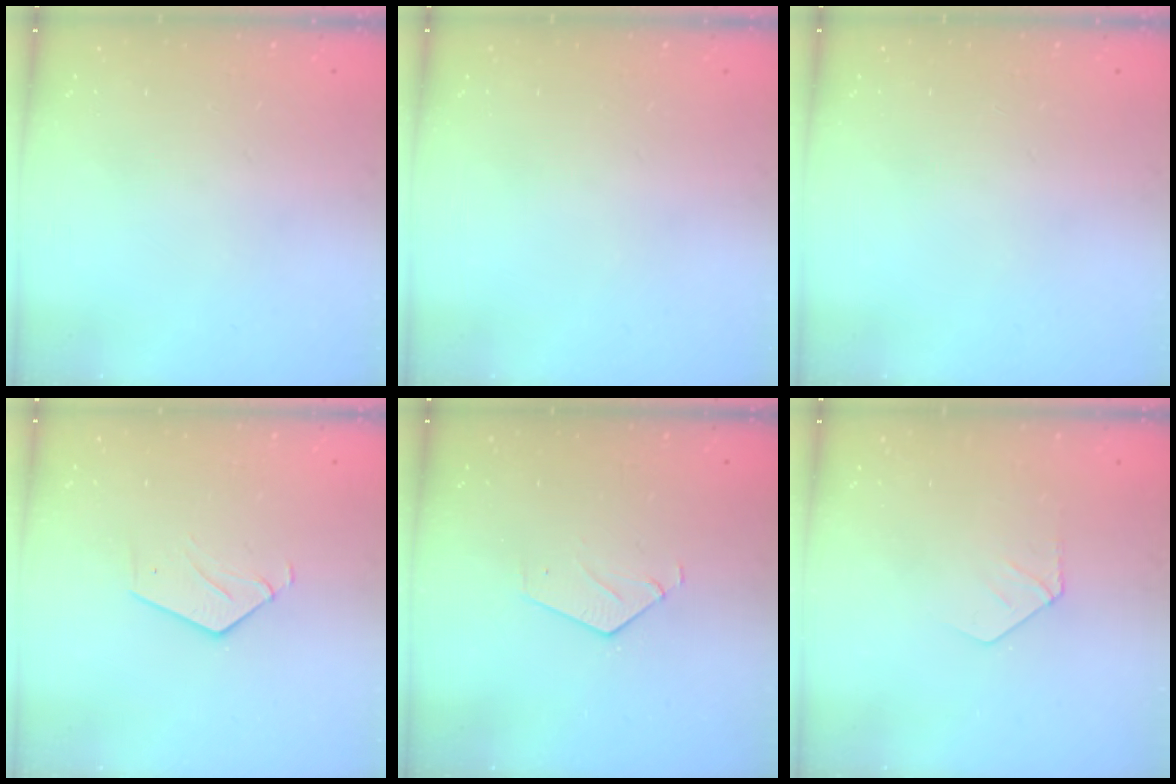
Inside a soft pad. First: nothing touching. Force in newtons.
{"total": 0.0}
{"total": 0.0}
{"total": 3.3, "press": 3.3, "slide": 0.2}
{"total": 4.2, "press": 4.2, "slide": 0.3}
{"total": 4.1, "press": 4.1, "slide": 0.3}